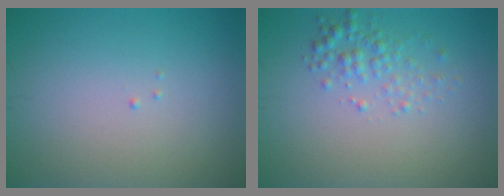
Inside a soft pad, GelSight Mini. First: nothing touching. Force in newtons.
{"total": 2.0, "press": 2.0, "slide": 0.1}